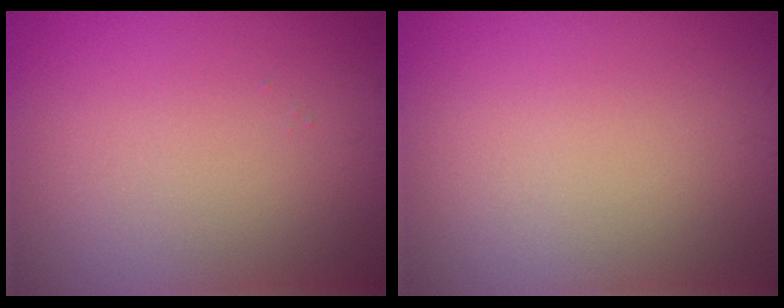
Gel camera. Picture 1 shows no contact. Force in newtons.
{"total": 0.0}